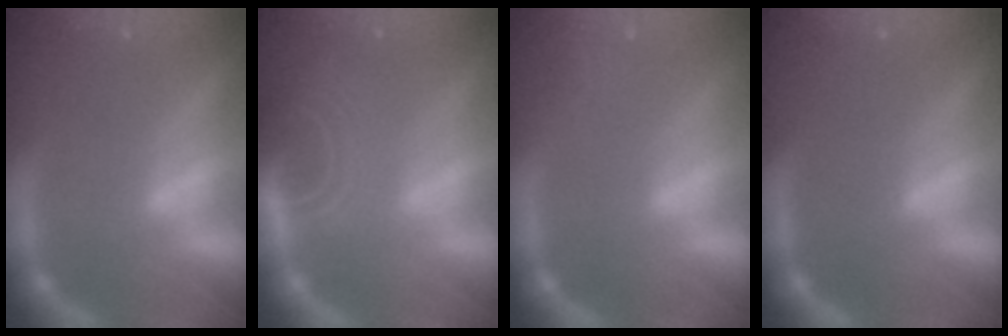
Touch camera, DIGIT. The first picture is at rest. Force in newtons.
{"total": 6.6}
{"total": 1.4}
{"total": 0.0}